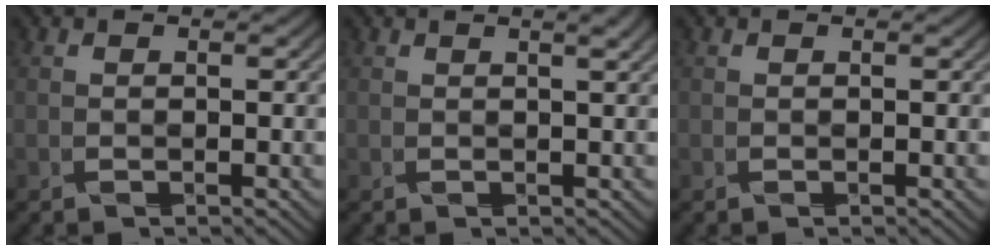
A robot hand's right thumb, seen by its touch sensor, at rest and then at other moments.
{"total": 1.7, "force": [0.7, 0.4, 1.5], "torque": [-0.033, -0.001, 0.017]}
{"total": 0.0}